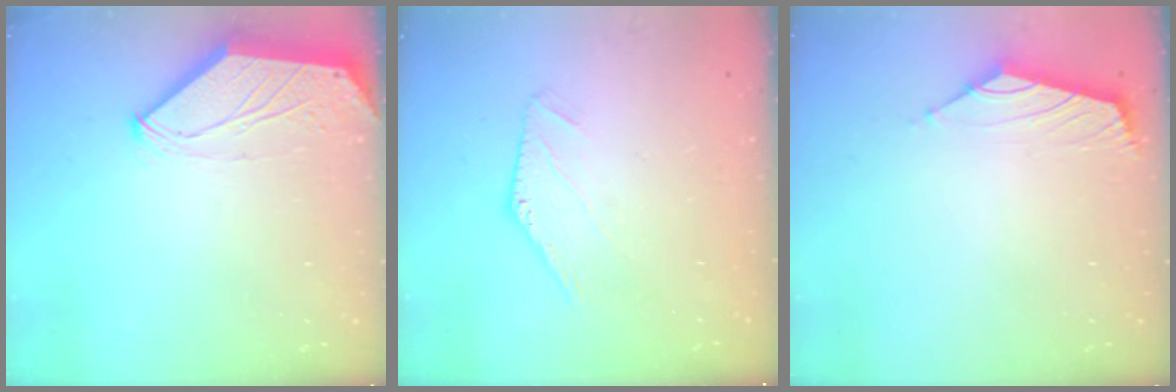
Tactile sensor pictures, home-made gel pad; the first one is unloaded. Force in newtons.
{"total": 0.9, "press": 0.9, "slide": 0.2}
{"total": 1.6, "press": 1.5, "slide": 0.7}